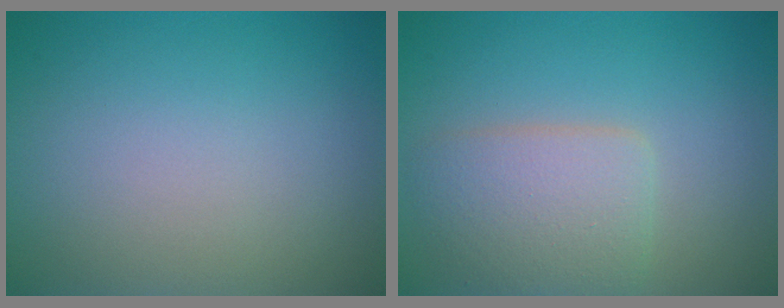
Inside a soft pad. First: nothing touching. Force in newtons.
{"total": 4.0, "press": 4.0, "slide": 0.1}